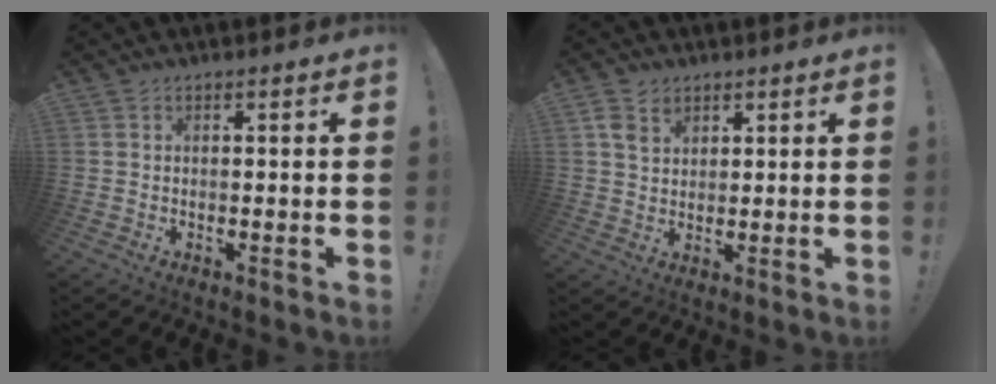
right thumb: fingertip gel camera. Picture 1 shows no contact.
{"total": 5.5, "force": [3.3, 3.7, 2.4], "torque": [-0.029, -0.012, 0.061]}